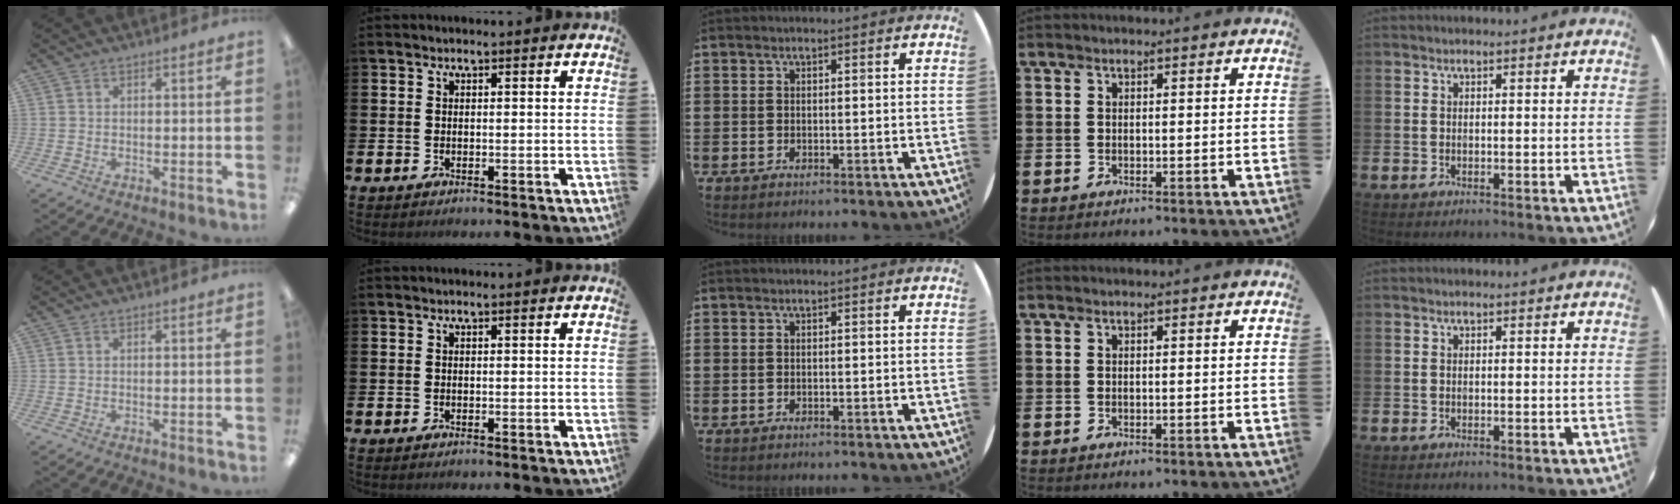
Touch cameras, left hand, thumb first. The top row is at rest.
{}